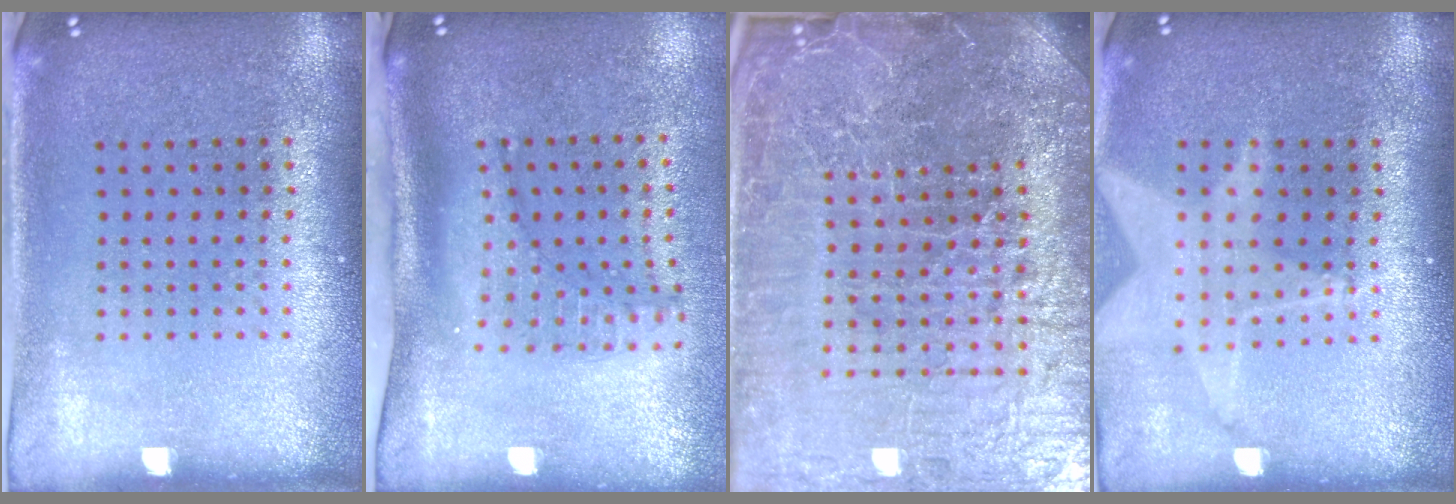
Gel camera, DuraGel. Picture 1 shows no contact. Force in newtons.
{"total": 1.6, "press": 1.3, "slide": 0.9}
{"total": 6.9, "press": 6.1, "slide": 3.1}
{"total": 1.8, "press": 1.5, "slide": 1.1}